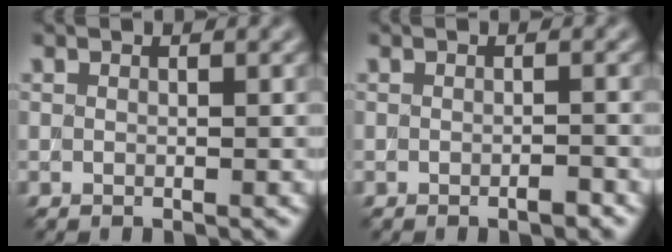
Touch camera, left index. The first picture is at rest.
{"total": 1.0, "force": [-0.6, 0.1, 0.8], "torque": [-0.011, -0.002, -0.011]}